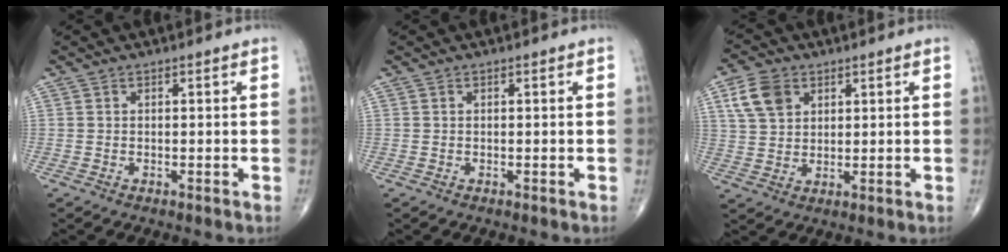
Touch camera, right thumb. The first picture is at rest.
{"total": 0.0}
{"total": 7.5, "force": [3.2, 5.3, 4.1], "torque": [-0.065, -0.004, 0.064]}